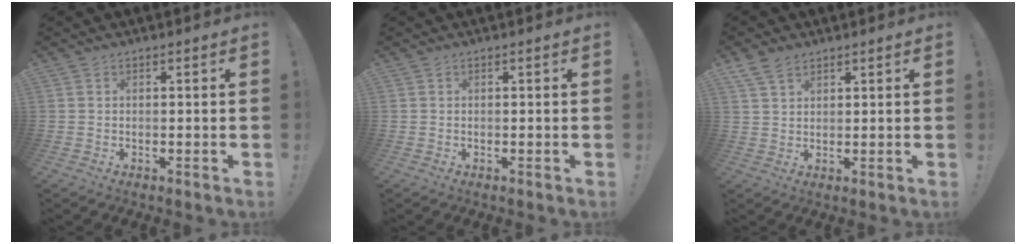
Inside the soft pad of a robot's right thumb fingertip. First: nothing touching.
{"total": 0.0}
{"total": 5.1, "force": [3.5, 2.8, 2.5], "torque": [-0.056, -0.008, 0.069]}